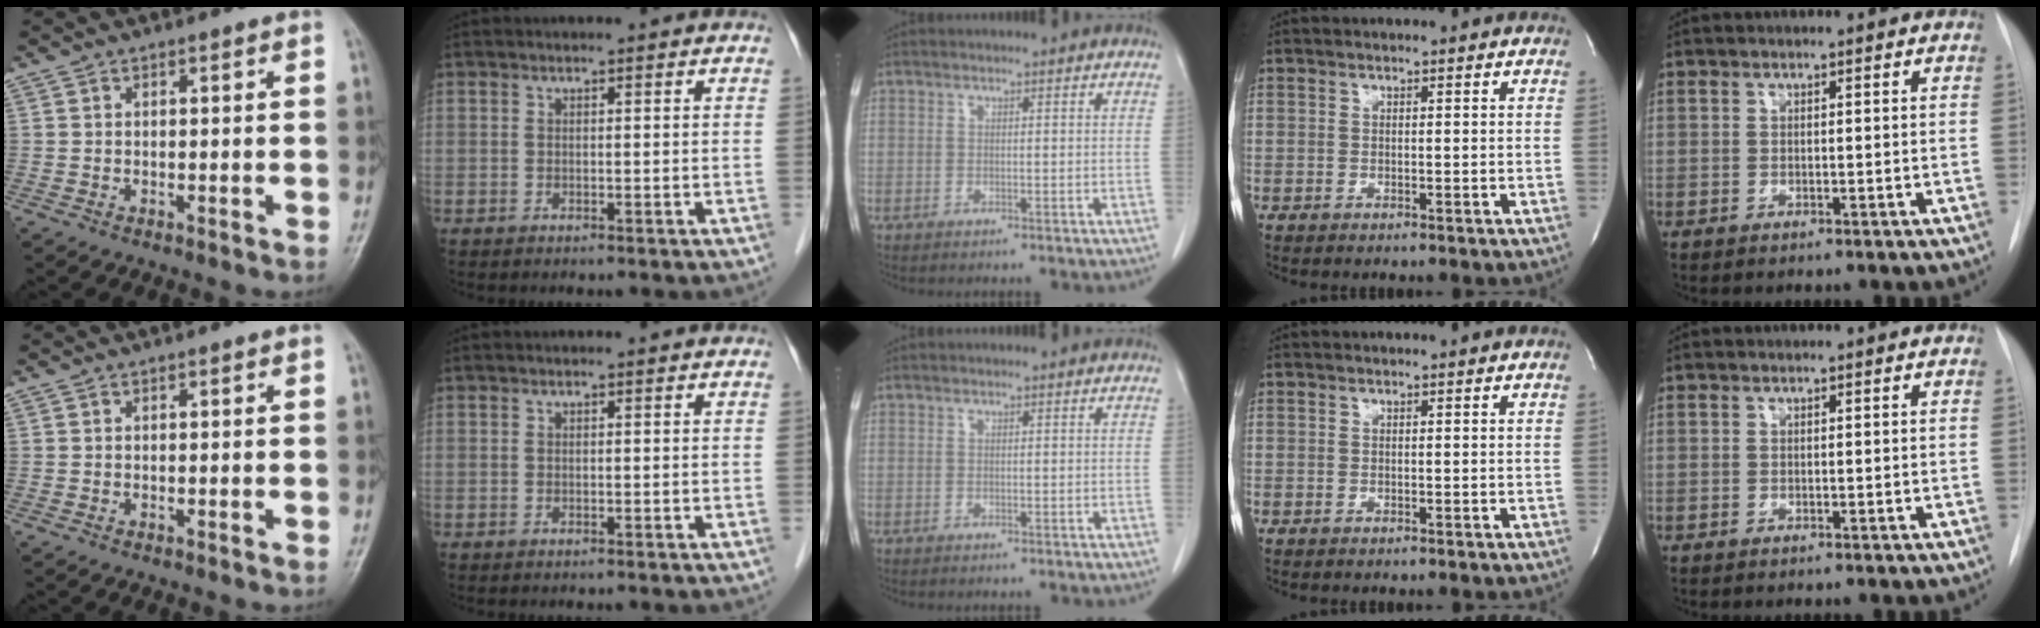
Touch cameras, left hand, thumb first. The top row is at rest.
{}